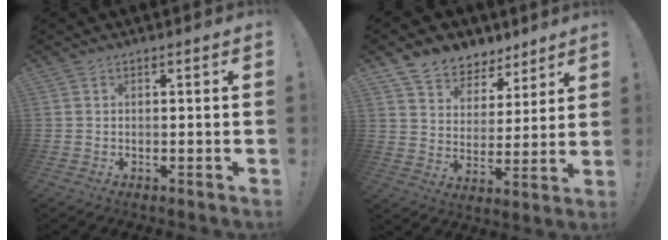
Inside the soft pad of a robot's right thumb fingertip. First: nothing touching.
{"total": 8.8, "force": [6.9, 5.4, 1.4], "torque": [-0.030, -0.058, 0.134]}